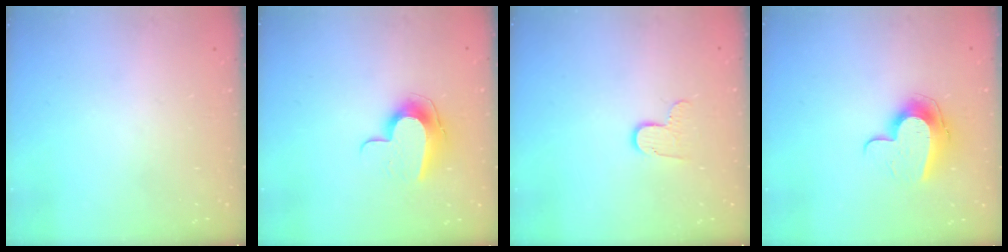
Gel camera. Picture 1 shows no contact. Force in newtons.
{"total": 10.4, "press": 10.4, "slide": 0.5}
{"total": 6.7, "press": 6.7, "slide": 0.4}
{"total": 10.8, "press": 10.8, "slide": 0.5}